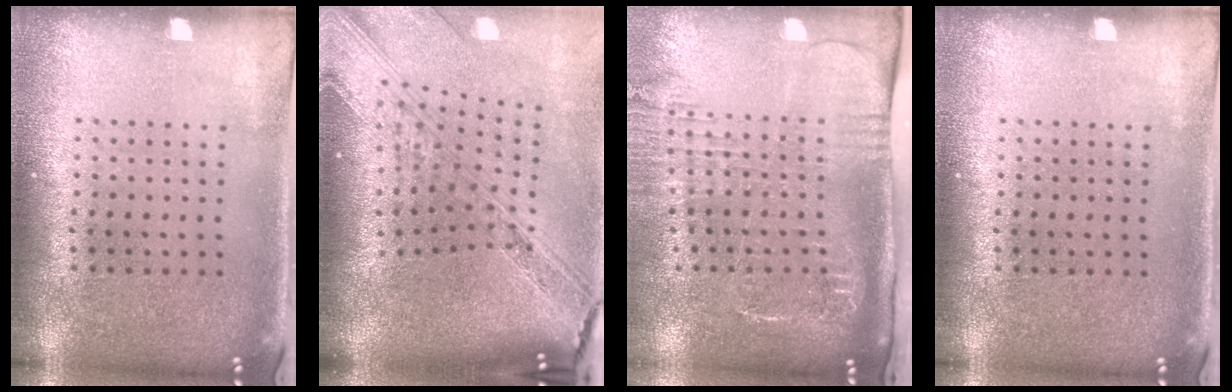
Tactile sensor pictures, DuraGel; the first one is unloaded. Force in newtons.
{"total": 4.1, "press": 2.9, "slide": 2.9}
{"total": 2.6, "press": 2.0, "slide": 1.7}
{"total": 0.0}